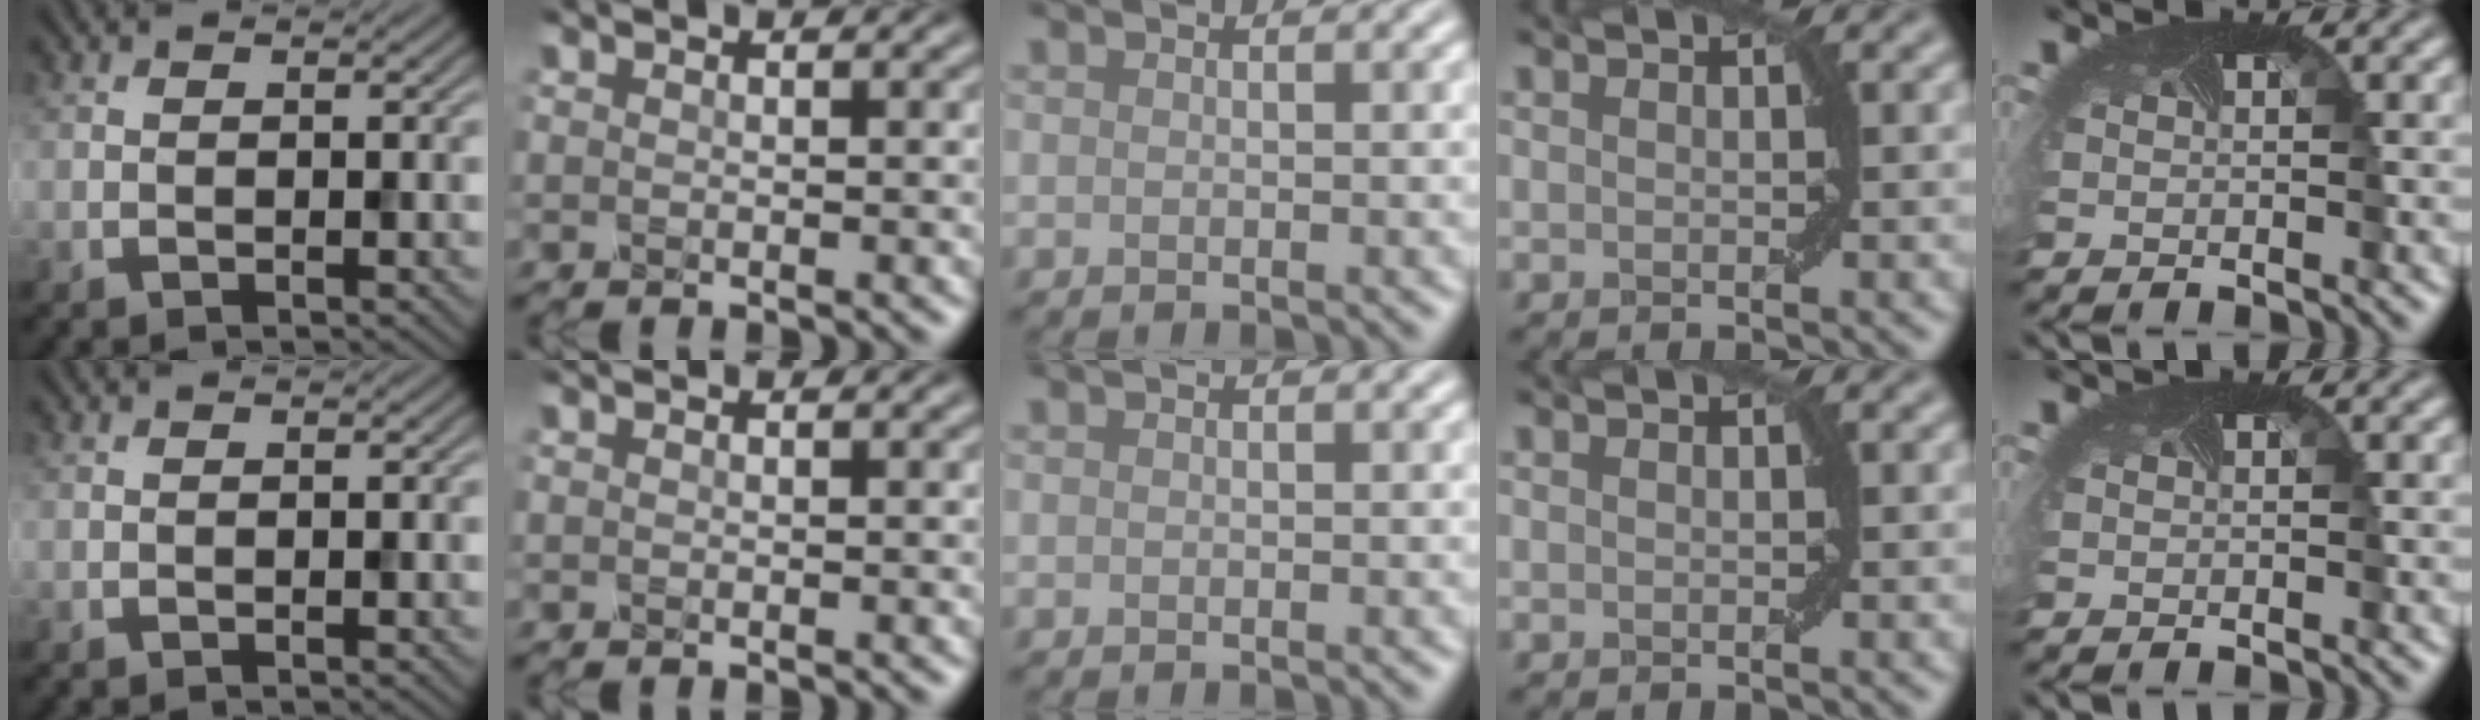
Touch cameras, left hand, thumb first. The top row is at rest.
{}